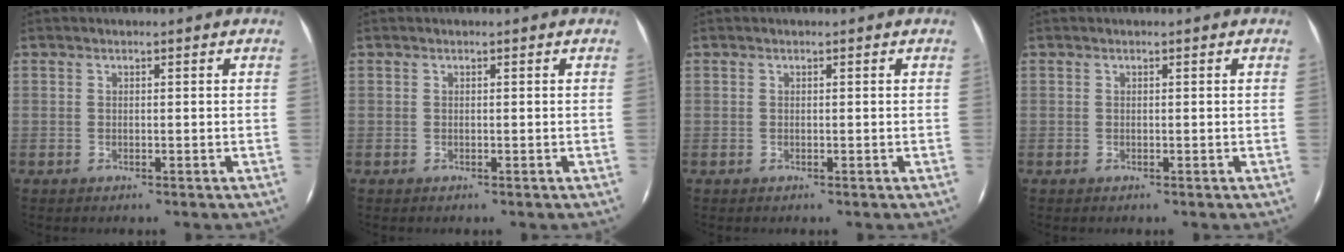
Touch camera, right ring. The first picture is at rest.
{"total": 0.0}
{"total": 0.0}
{"total": 0.0}